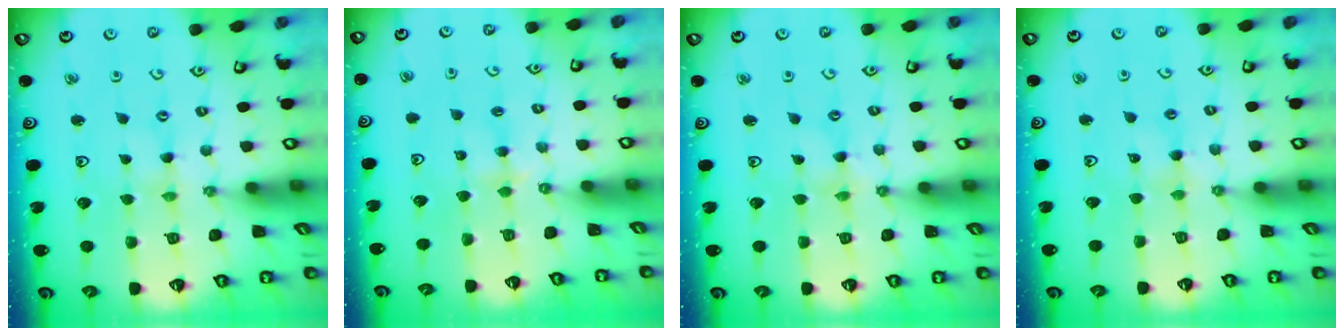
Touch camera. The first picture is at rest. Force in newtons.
{"total": 2.9, "press": 2.9, "slide": 0.5}
{"total": 0.0}
{"total": 2.2, "press": 2.1, "slide": 0.4}